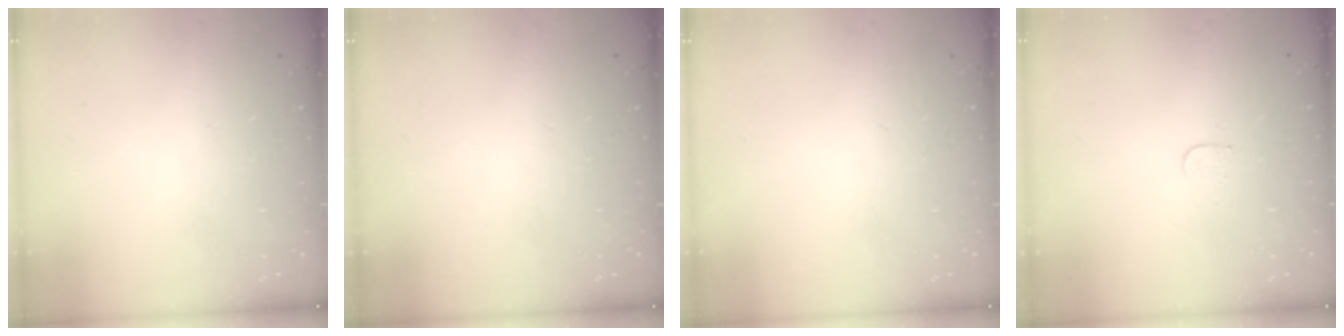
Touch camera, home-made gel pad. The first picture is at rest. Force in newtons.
{"total": 0.0}
{"total": 0.0}
{"total": 3.7, "press": 3.7, "slide": 0.3}